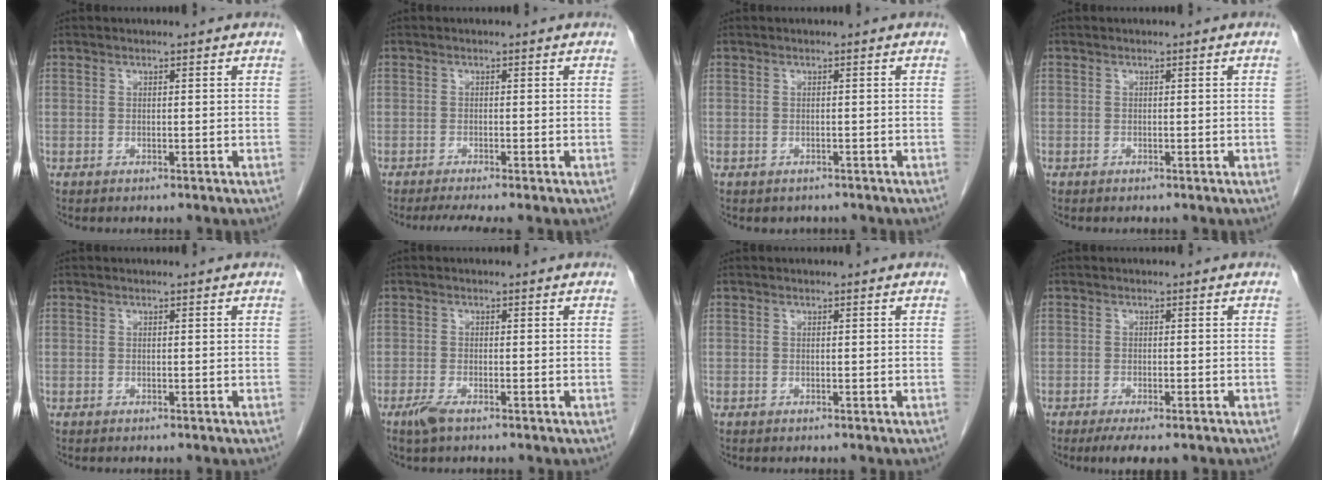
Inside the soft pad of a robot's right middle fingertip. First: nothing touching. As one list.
[{"total": 3.5, "force": [-2.8, -0.3, 2.1], "torque": [-0.028, -0.009, -0.047]}, {"total": 1.5, "force": [-1.2, 0.9, 0.1], "torque": [-0.005, 0.001, -0.014]}, {"total": 0.0}, {"total": 0.0}, {"total": 2.2, "force": [-1.5, 0.5, 1.5], "torque": [-0.037, -0.004, -0.029]}, {"total": 0.0}, {"total": 4.9, "force": [-3.6, 1.0, 3.2], "torque": [-0.041, -0.011, -0.052]}]